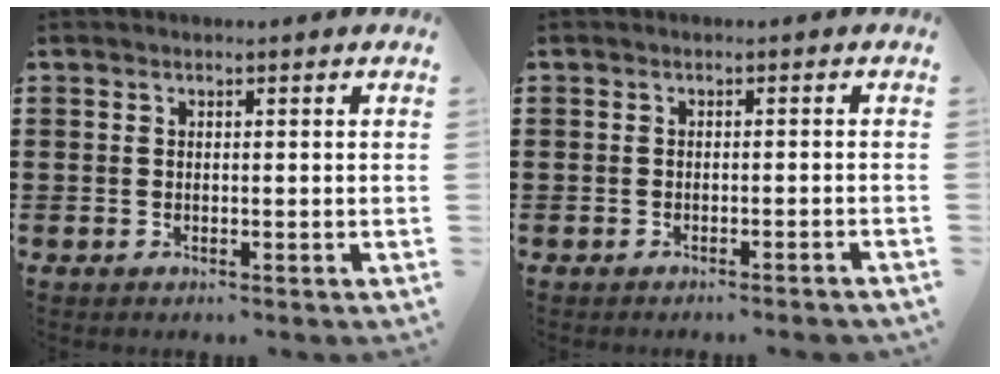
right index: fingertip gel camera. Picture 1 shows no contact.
{"total": 0.9, "force": [-0.8, -0.1, 0.2], "torque": [-0.004, 0.002, -0.017]}